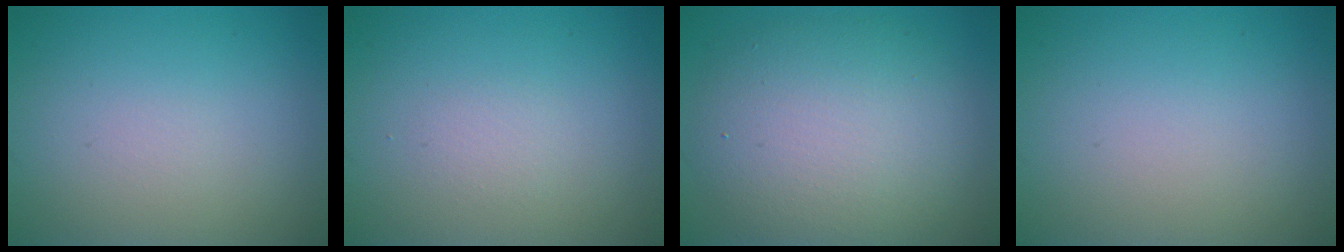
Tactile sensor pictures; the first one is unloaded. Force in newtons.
{"total": 0.8, "press": 0.8, "slide": 0.0}
{"total": 8.6, "press": 8.5, "slide": 0.9}
{"total": 0.0}